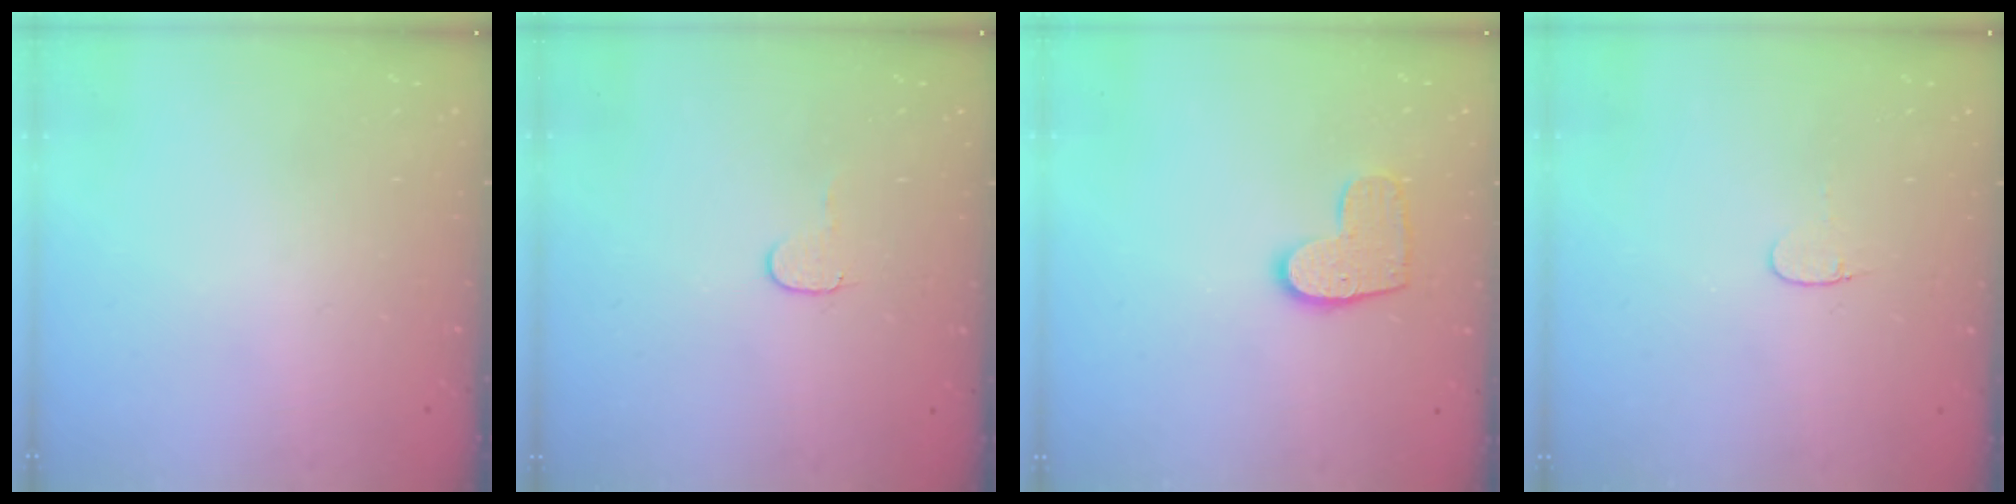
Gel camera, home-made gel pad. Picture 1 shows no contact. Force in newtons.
{"total": 4.4, "press": 4.4, "slide": 0.3}
{"total": 9.8, "press": 9.8, "slide": 0.3}
{"total": 3.3, "press": 3.3, "slide": 0.4}